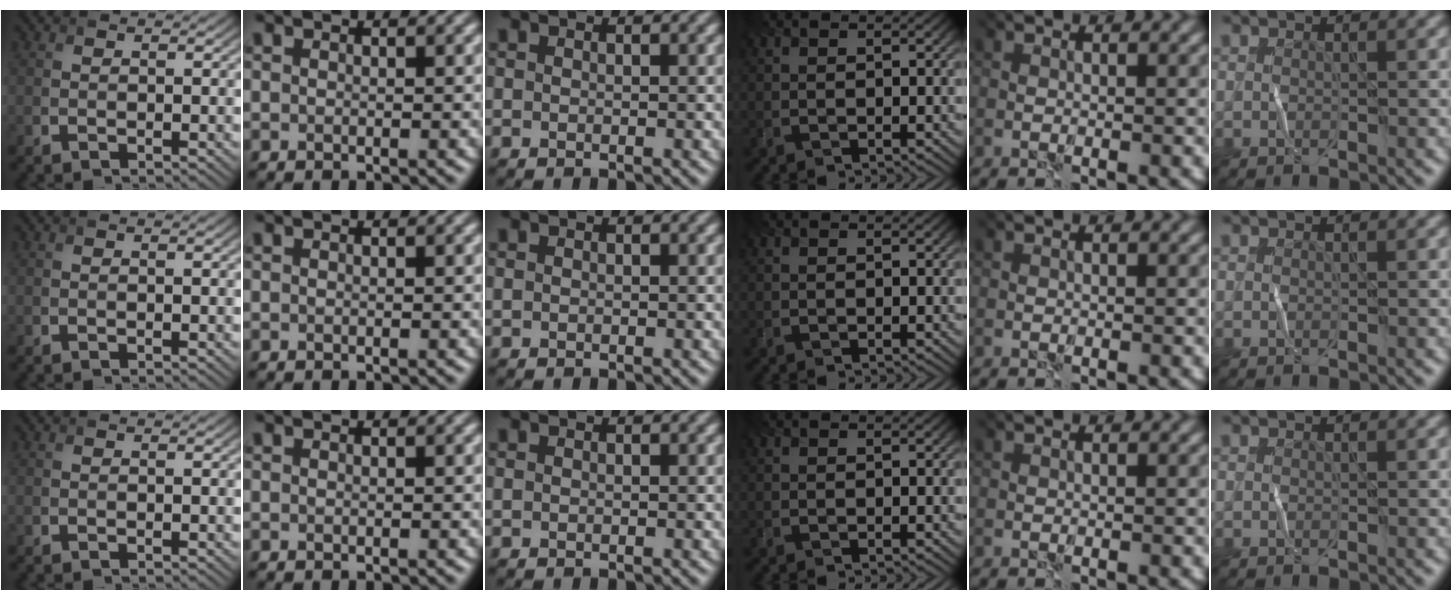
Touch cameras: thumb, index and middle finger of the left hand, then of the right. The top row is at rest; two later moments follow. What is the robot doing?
{"motion": "fold", "object": "bandana"}